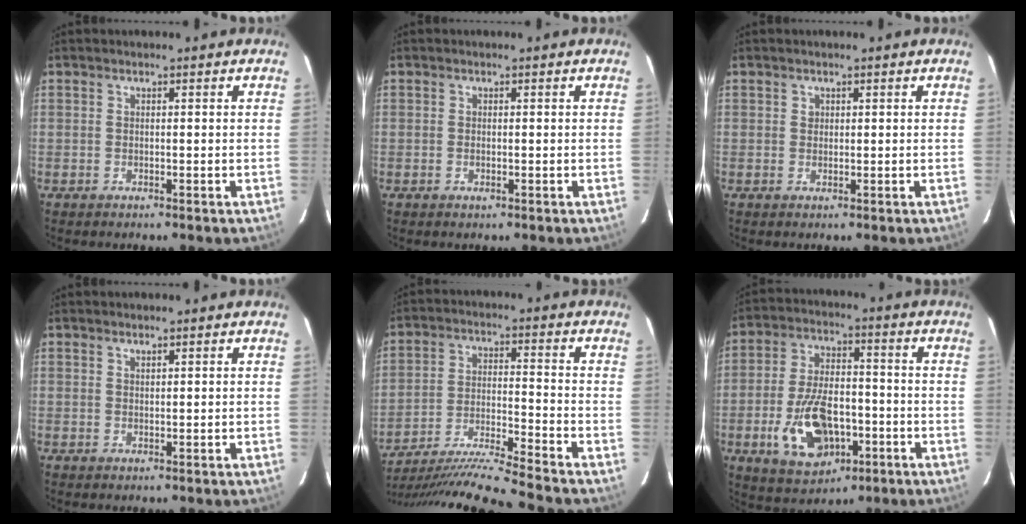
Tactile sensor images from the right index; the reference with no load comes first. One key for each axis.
{"total": 0.5, "fx": -0.2, "fy": 0.3, "fz": 0.4, "tx": -0.006, "ty": 0.000, "tz": -0.004}
{"total": 0.7, "fx": 0.2, "fy": 0.7, "fz": 0.0, "tx": 0.004, "ty": 0.004, "tz": 0.004}
{"total": 0.8, "fx": 0.7, "fy": 0.2, "fz": 0.3, "tx": -0.005, "ty": 0.001, "tz": 0.013}
{"total": 17.3, "fx": -15.8, "fy": -3.3, "fz": 6.2, "tx": -0.129, "ty": -0.040, "tz": -0.278}
{"total": 14.4, "fx": -4.9, "fy": 8.1, "fz": 10.9, "tx": -0.225, "ty": 0.001, "tz": -0.070}